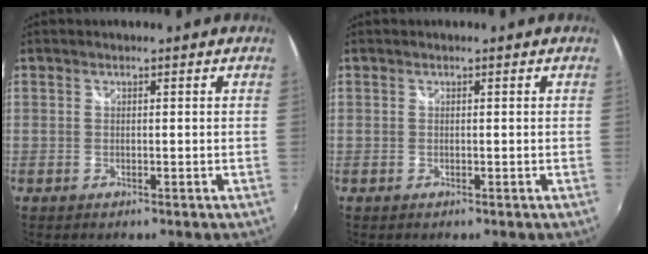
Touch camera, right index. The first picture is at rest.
{"total": 0.0}